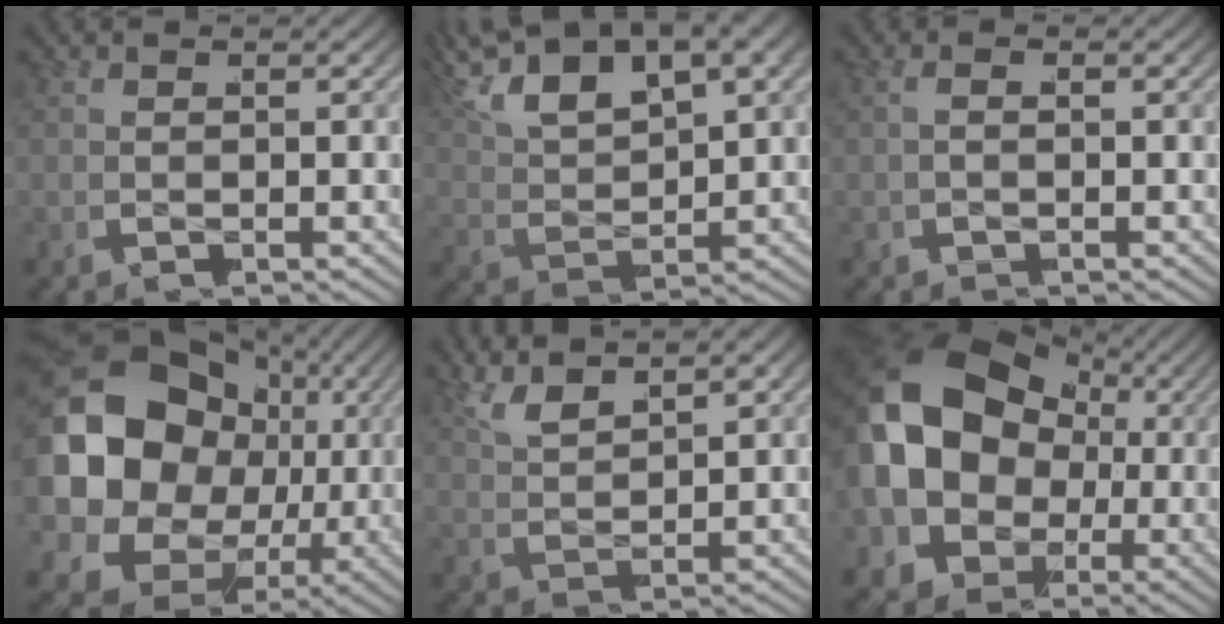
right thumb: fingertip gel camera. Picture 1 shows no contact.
{"total": 7.9, "force": [3.0, 4.7, 5.6], "torque": [-0.127, 0.015, 0.044]}
{"total": 0.6, "force": [-0.4, 0.0, 0.5], "torque": [-0.007, 0.010, -0.013]}
{"total": 22.6, "force": [0.4, 17.5, 14.3], "torque": [-0.311, -0.031, 0.009]}
{"total": 2.8, "force": [2.1, 0.5, 1.7], "torque": [-0.041, 0.010, 0.044]}
{"total": 19.0, "force": [-0.1, 14.6, 12.2], "torque": [-0.285, -0.034, 0.012]}